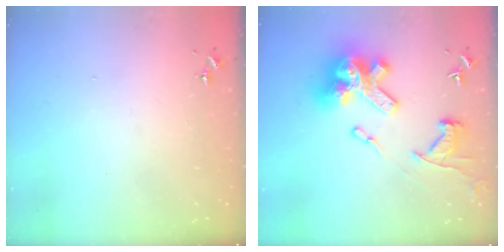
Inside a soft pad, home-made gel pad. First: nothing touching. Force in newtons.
{"total": 23.0, "press": 22.9, "slide": 1.7}